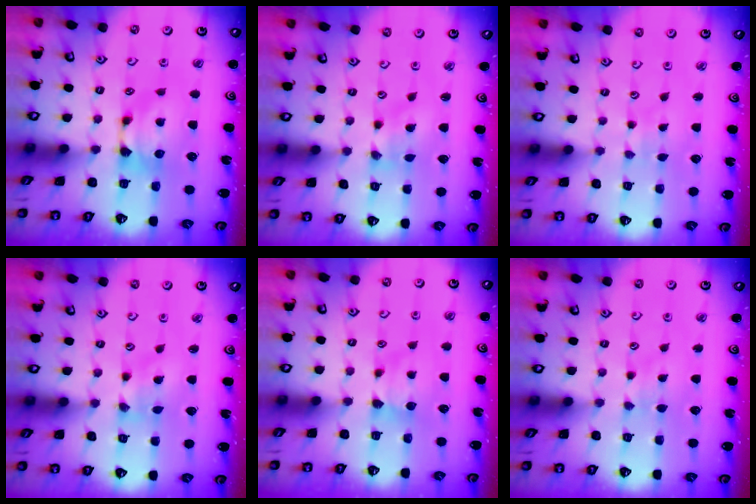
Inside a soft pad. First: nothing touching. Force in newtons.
{"total": 2.9, "press": 2.8, "slide": 1.0}
{"total": 5.1, "press": 5.1, "slide": 0.2}
{"total": 2.9, "press": 2.8, "slide": 1.0}
{"total": 1.4, "press": 1.3, "slide": 0.5}
{"total": 1.8, "press": 1.8, "slide": 0.1}